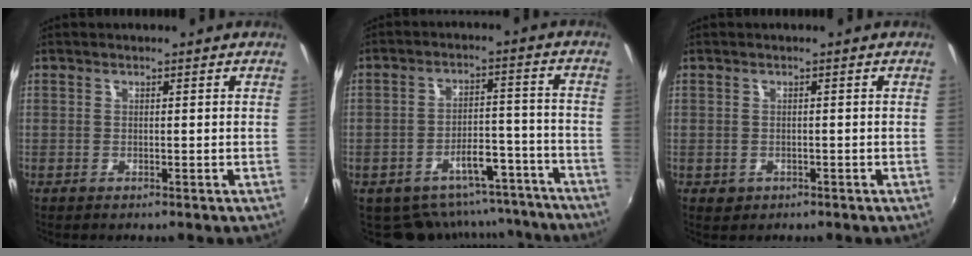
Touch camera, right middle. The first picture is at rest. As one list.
[{"total": 15.2, "force": [-13.1, 6.5, 4.4], "torque": [-0.070, 0.043, -0.159]}, {"total": 1.8, "force": [-0.6, 1.6, 0.6], "torque": [-0.015, -0.004, -0.005]}]